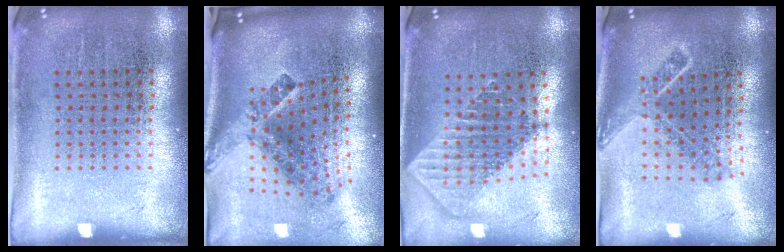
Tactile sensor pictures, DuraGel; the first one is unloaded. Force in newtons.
{"total": 2.9, "press": 1.8, "slide": 2.3}
{"total": 1.8, "press": 1.4, "slide": 1.2}
{"total": 1.8, "press": 1.3, "slide": 1.3}